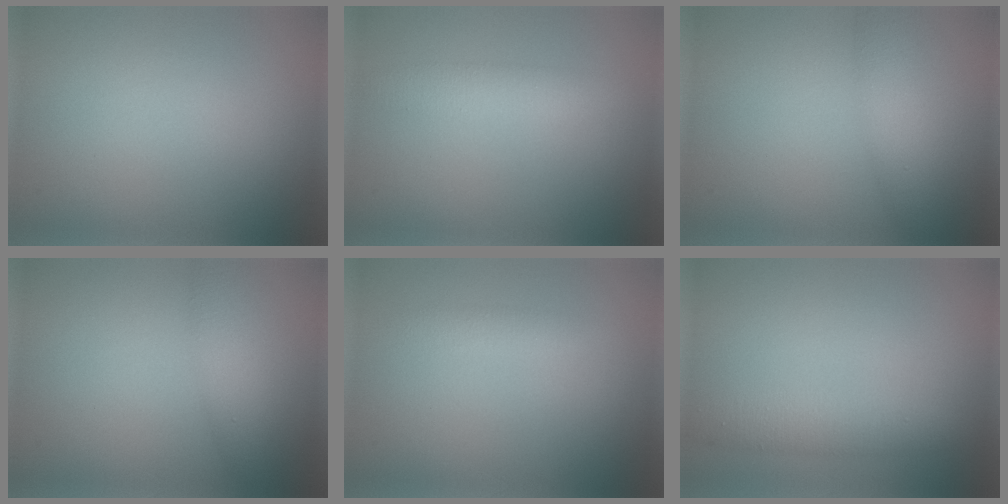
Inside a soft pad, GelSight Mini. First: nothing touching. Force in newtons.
{"total": 2.4, "press": 2.4, "slide": 0.1}
{"total": 2.7, "press": 2.7, "slide": 0.0}
{"total": 2.5, "press": 2.5, "slide": 0.0}
{"total": 1.2, "press": 1.2, "slide": 0.0}
{"total": 2.8, "press": 2.8, "slide": 0.0}